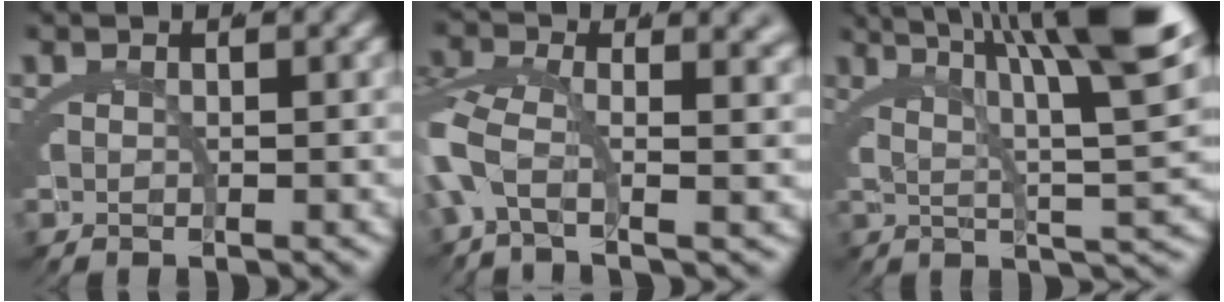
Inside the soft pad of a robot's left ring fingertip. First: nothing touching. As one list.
[{"total": 4.4, "force": [-0.1, 1.7, 4.0], "torque": [-0.110, -0.027, 0.008]}, {"total": 10.7, "force": [4.7, 2.2, 9.4], "torque": [-0.116, 0.019, 0.064]}]